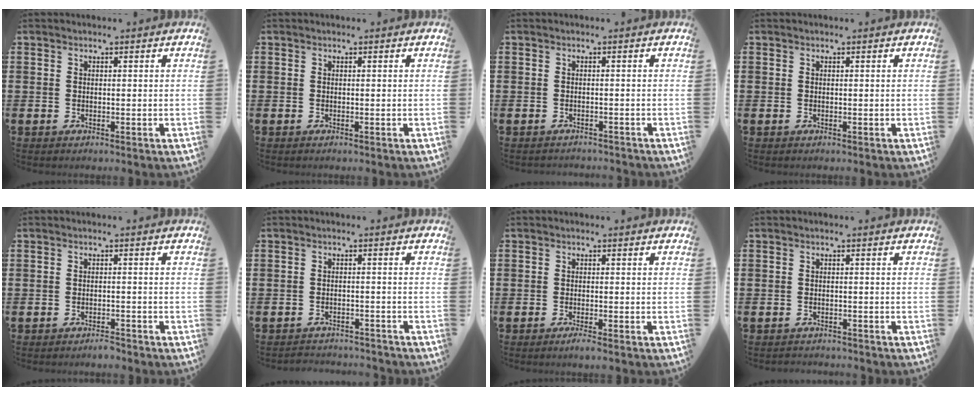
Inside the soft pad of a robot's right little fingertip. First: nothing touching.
{"total": 0.0}
{"total": 0.8, "force": [-0.8, 0.0, -0.1], "torque": [-0.001, 0.000, -0.018]}
{"total": 0.0}
{"total": 1.3, "force": [-1.3, 0.0, 0.1], "torque": [-0.006, 0.002, -0.027]}
{"total": 1.8, "force": [-1.8, 0.1, -0.2], "torque": [-0.003, 0.003, -0.041]}
{"total": 1.3, "force": [-0.9, 0.0, 1.0], "torque": [-0.016, -0.002, -0.016]}
{"total": 0.9, "force": [-0.9, 0.0, -0.1], "torque": [0.000, 0.002, -0.020]}